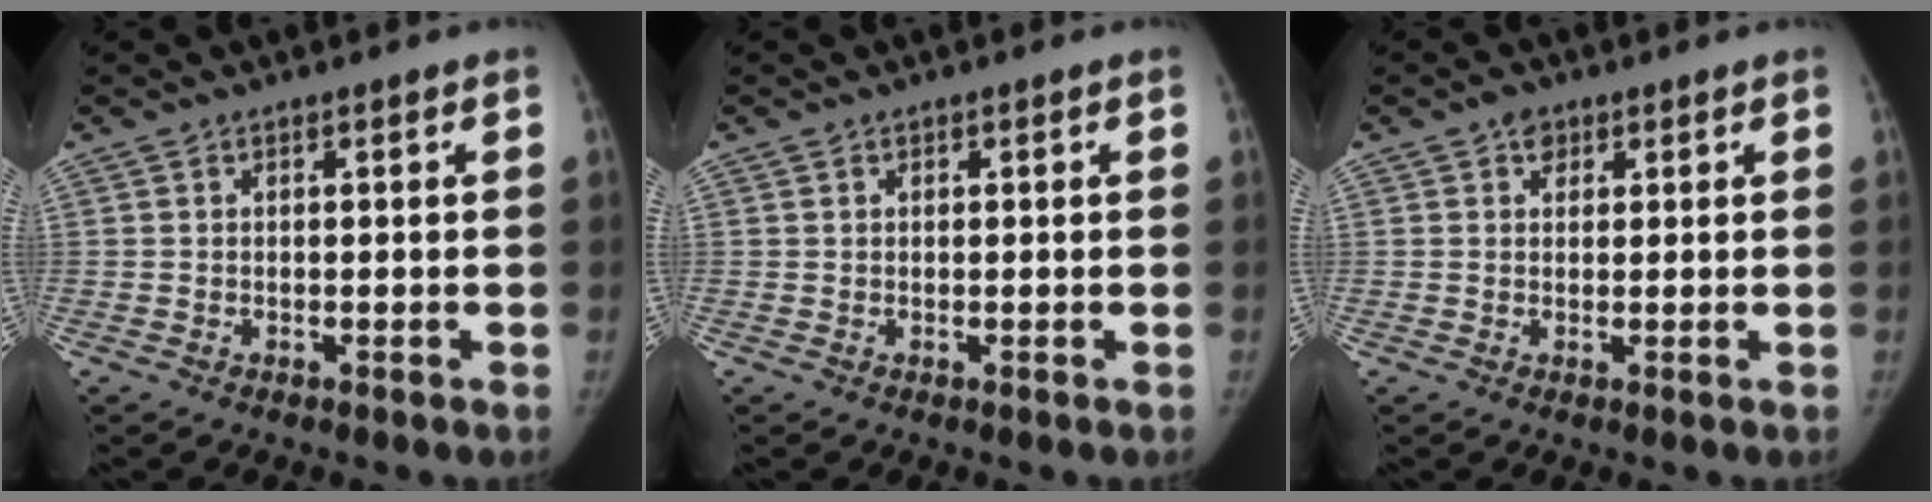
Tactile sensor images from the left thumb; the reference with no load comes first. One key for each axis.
{"total": 0.6, "fx": 0.3, "fy": 0.5, "fz": 0.1, "tx": 0.002, "ty": 0.000, "tz": 0.004}
{"total": 2.6, "fx": 1.4, "fy": 2.0, "fz": 0.9, "tx": 0.002, "ty": -0.003, "tz": 0.016}